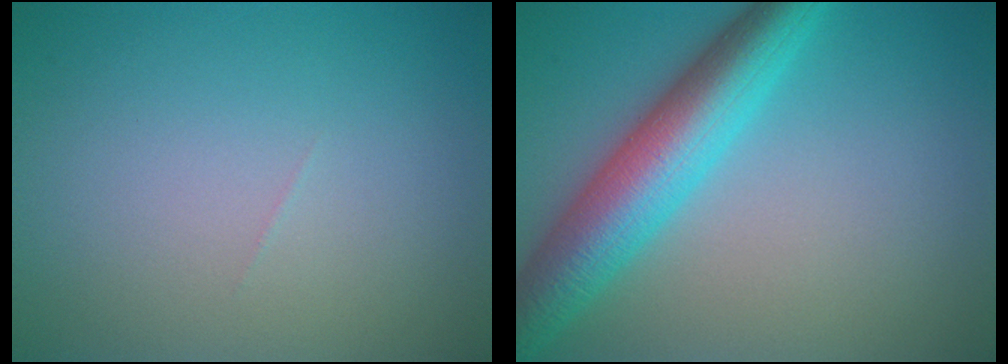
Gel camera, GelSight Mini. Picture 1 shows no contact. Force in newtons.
{"total": 7.8, "press": 7.8, "slide": 0.2}